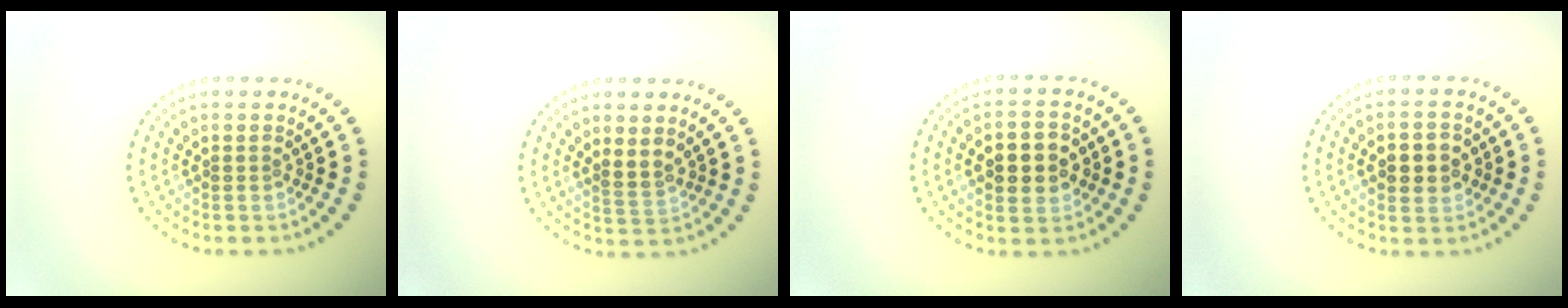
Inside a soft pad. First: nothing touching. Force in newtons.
{"total": 1.7, "press": 1.5, "slide": 0.8}
{"total": 4.9, "press": 4.9, "slide": 0.3}
{"total": 3.1, "press": 3.1, "slide": 0.2}